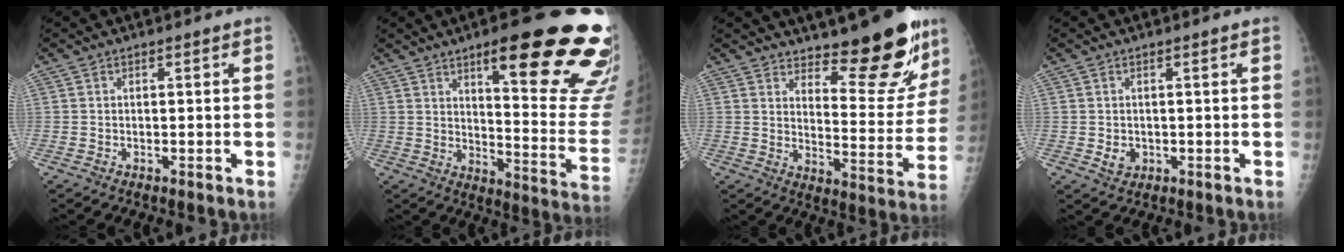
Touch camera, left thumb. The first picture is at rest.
{"total": 25.7, "force": [14.7, 5.8, 20.2], "torque": [-0.207, -0.072, 0.206]}
{"total": 15.7, "force": [12.0, 4.9, 8.9], "torque": [-0.070, -0.110, 0.170]}
{"total": 2.3, "force": [-0.1, 2.0, 1.1], "torque": [-0.011, -0.001, 0.007]}